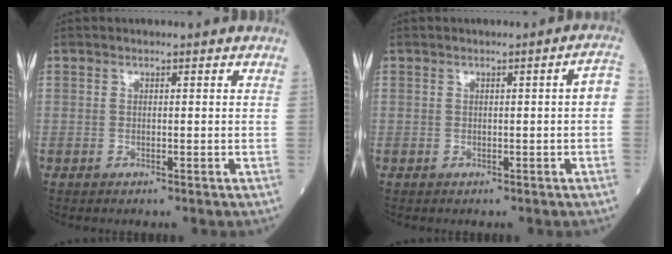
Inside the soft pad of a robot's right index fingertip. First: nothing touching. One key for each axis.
{"total": 2.2, "fx": -0.3, "fy": 0.1, "fz": 2.2, "tx": -0.022, "ty": 0.003, "tz": -0.003}